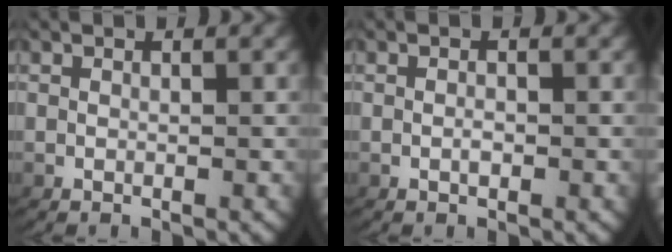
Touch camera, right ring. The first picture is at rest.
{"total": 0.7, "force": [-0.3, 0.3, 0.5], "torque": [-0.014, -0.003, -0.004]}